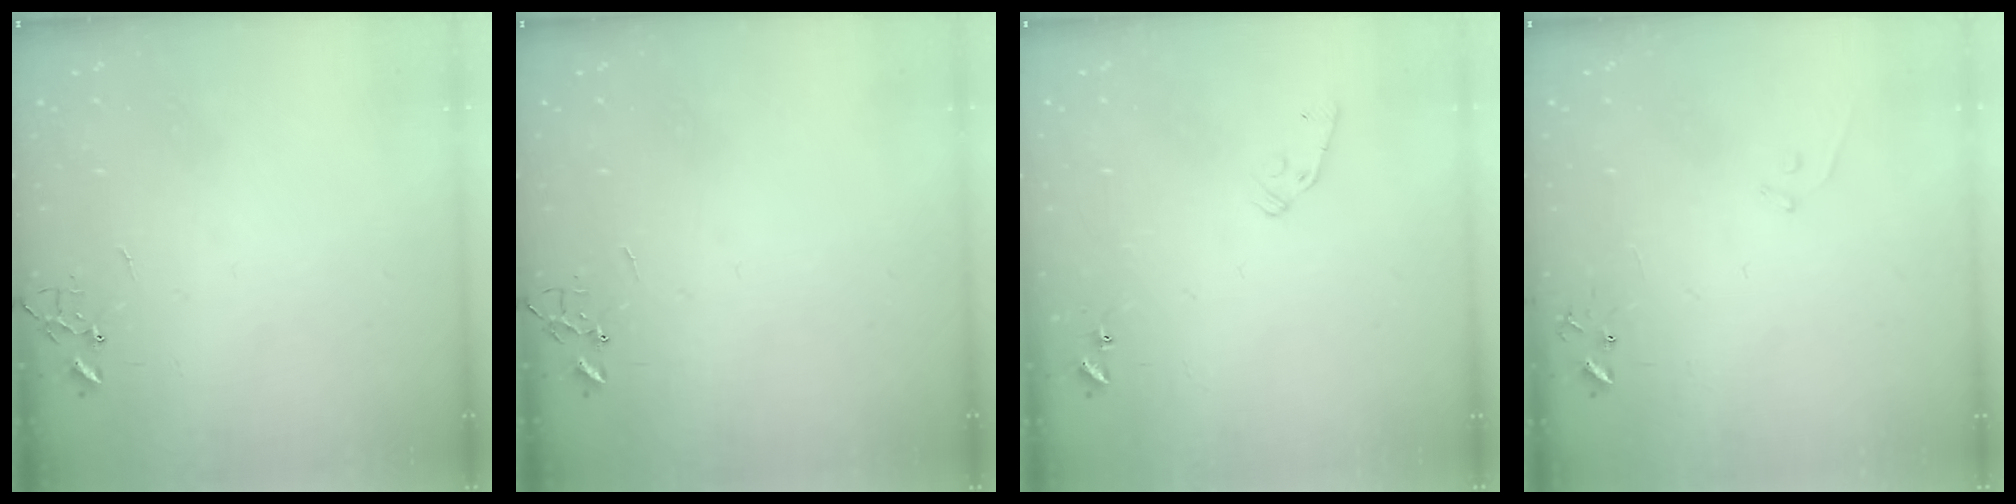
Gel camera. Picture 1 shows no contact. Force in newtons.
{"total": 0.0}
{"total": 8.0, "press": 7.9, "slide": 0.7}
{"total": 7.4, "press": 7.3, "slide": 0.6}